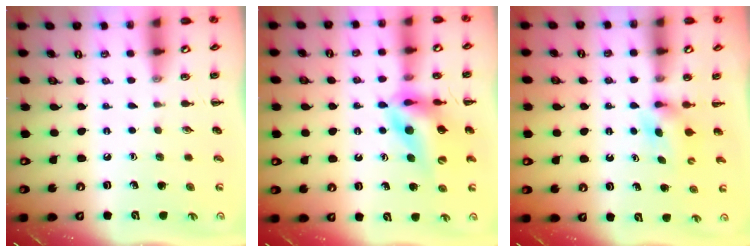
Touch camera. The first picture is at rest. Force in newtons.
{"total": 11.8, "press": 11.2, "slide": 3.7}
{"total": 3.8, "press": 3.6, "slide": 1.2}